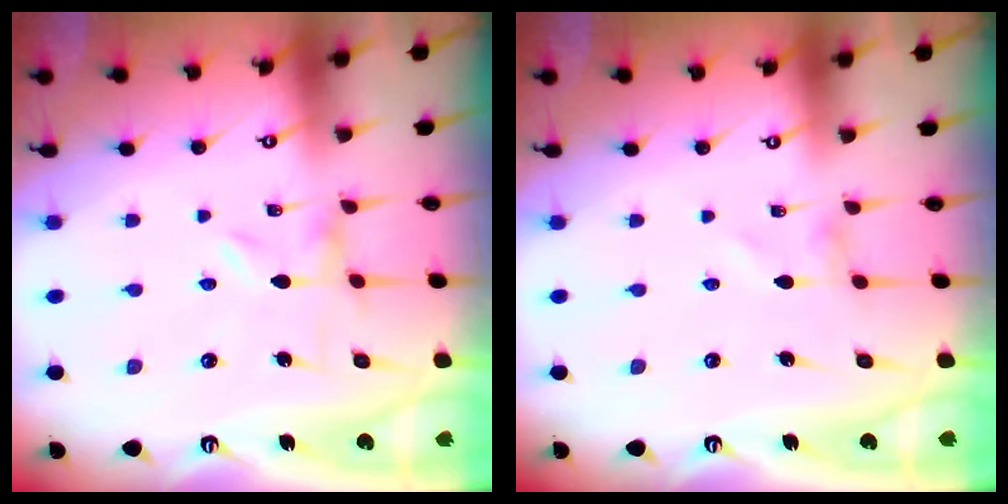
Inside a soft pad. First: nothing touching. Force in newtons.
{"total": 1.0, "press": 1.0, "slide": 0.1}